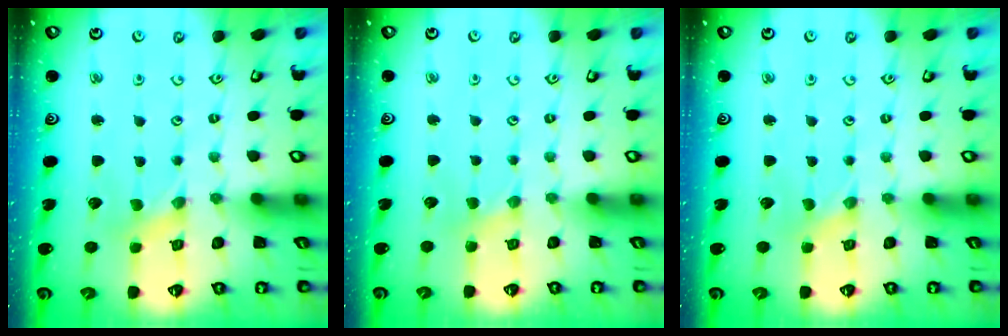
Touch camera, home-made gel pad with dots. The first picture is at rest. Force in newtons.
{"total": 2.1, "press": 2.1, "slide": 0.4}
{"total": 0.0}